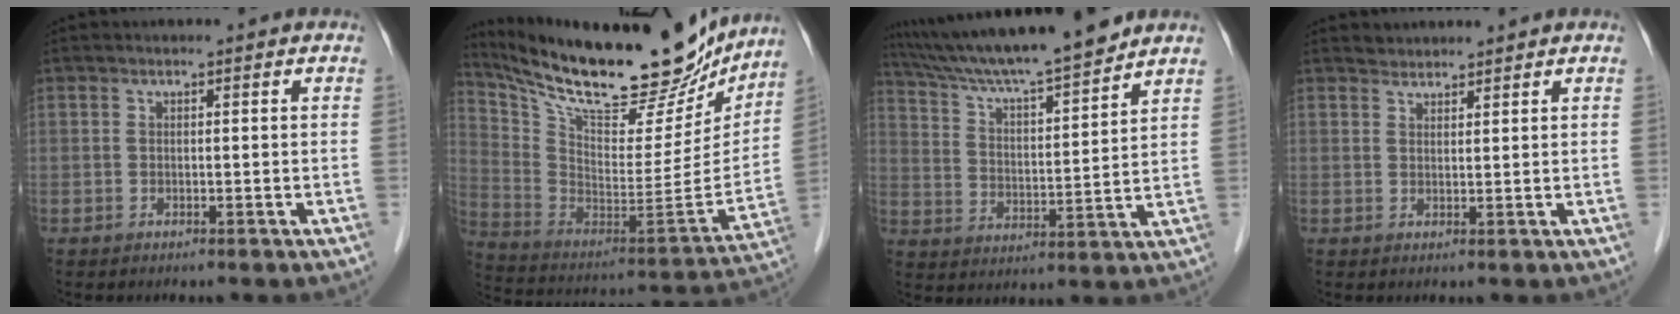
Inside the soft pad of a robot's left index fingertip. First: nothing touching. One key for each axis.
{"total": 28.4, "fx": 24.4, "fy": 7.0, "fz": 12.8, "tx": -0.225, "ty": -0.033, "tz": 0.366}
{"total": 16.2, "fx": 14.4, "fy": 0.0, "fz": 7.3, "tx": -0.129, "ty": 0.007, "tz": 0.239}
{"total": 1.8, "fx": 1.8, "fy": 0.3, "fz": -0.3, "tx": -0.001, "ty": 0.010, "tz": 0.034}